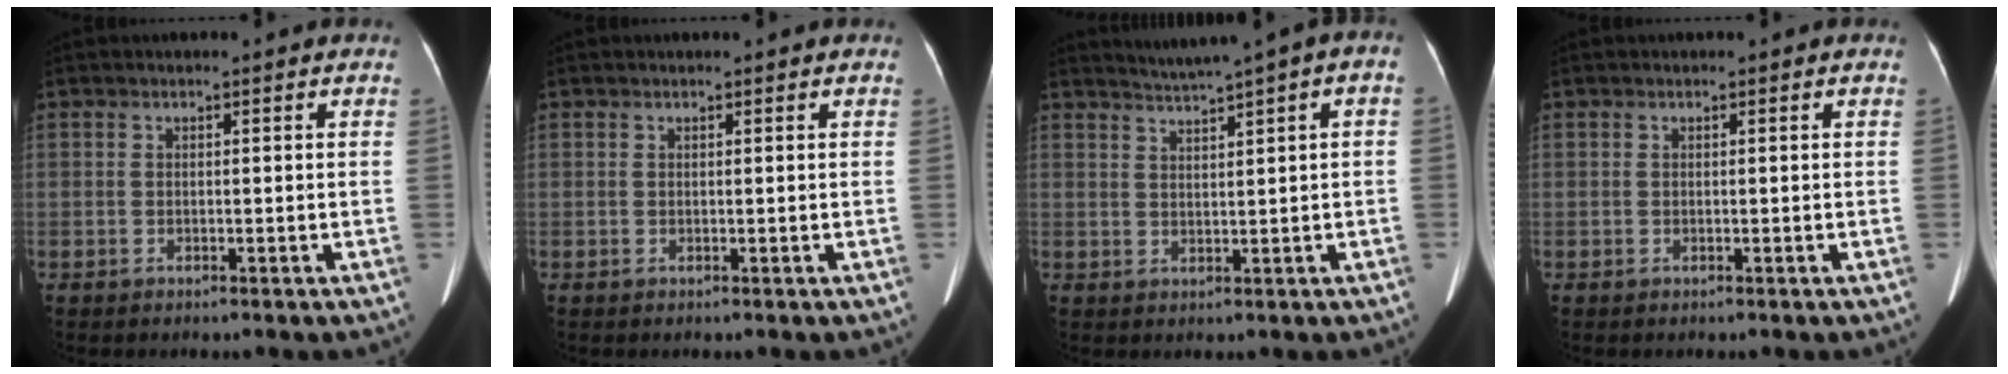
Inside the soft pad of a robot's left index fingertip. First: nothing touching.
{"total": 0.7, "force": [0.7, 0.0, 0.3], "torque": [-0.005, 0.007, 0.008]}
{"total": 4.4, "force": [2.5, 0.1, 3.6], "torque": [-0.057, 0.024, 0.045]}
{"total": 0.0}